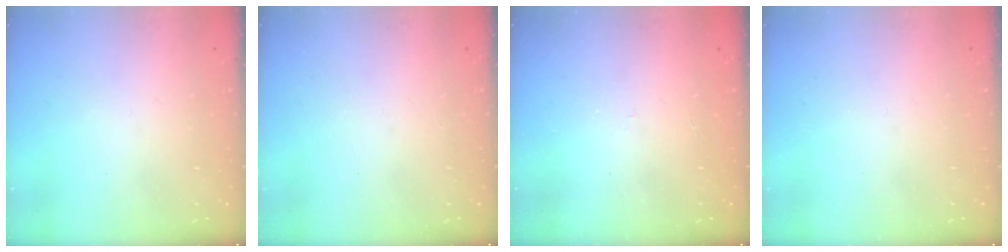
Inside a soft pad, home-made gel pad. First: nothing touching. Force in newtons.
{"total": 0.0}
{"total": 5.3, "press": 5.2, "slide": 0.7}
{"total": 0.0}